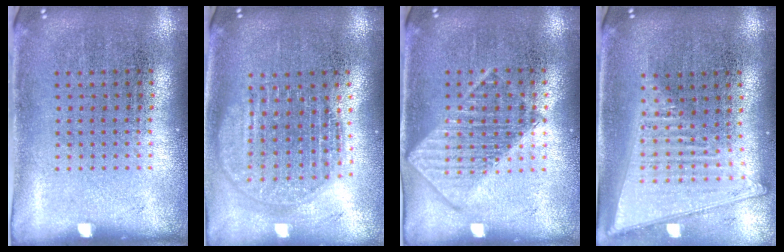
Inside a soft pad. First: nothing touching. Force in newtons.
{"total": 1.8, "press": 1.5, "slide": 1.0}
{"total": 1.3, "press": 1.3, "slide": 0.1}
{"total": 1.8, "press": 1.6, "slide": 0.9}